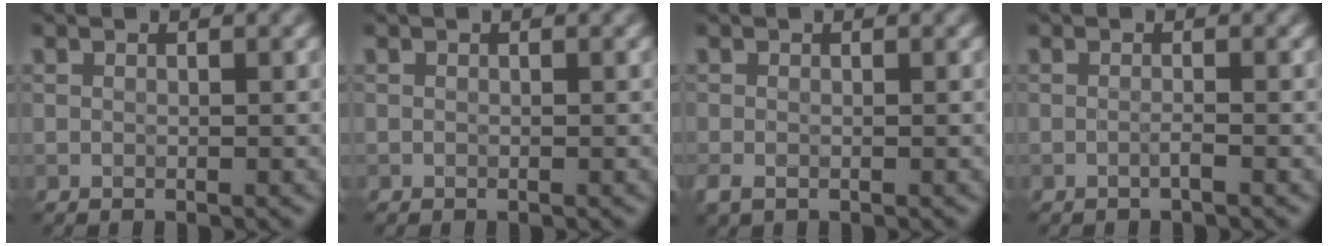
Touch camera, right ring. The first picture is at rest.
{"total": 0.0}
{"total": 1.2, "force": [-0.6, 0.6, 0.8], "torque": [-0.022, -0.005, -0.013]}
{"total": 0.9, "force": [-0.4, 0.1, 0.8], "torque": [-0.011, -0.001, -0.011]}